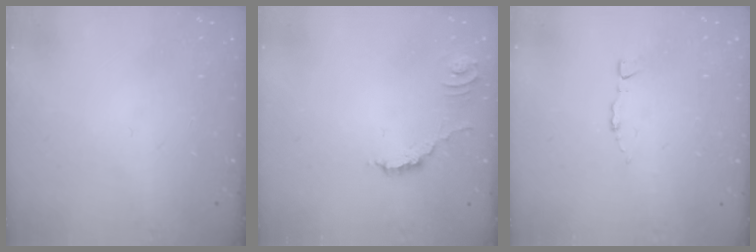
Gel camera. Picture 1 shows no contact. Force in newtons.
{"total": 2.0, "press": 2.0, "slide": 0.4}
{"total": 1.8, "press": 1.8, "slide": 0.2}